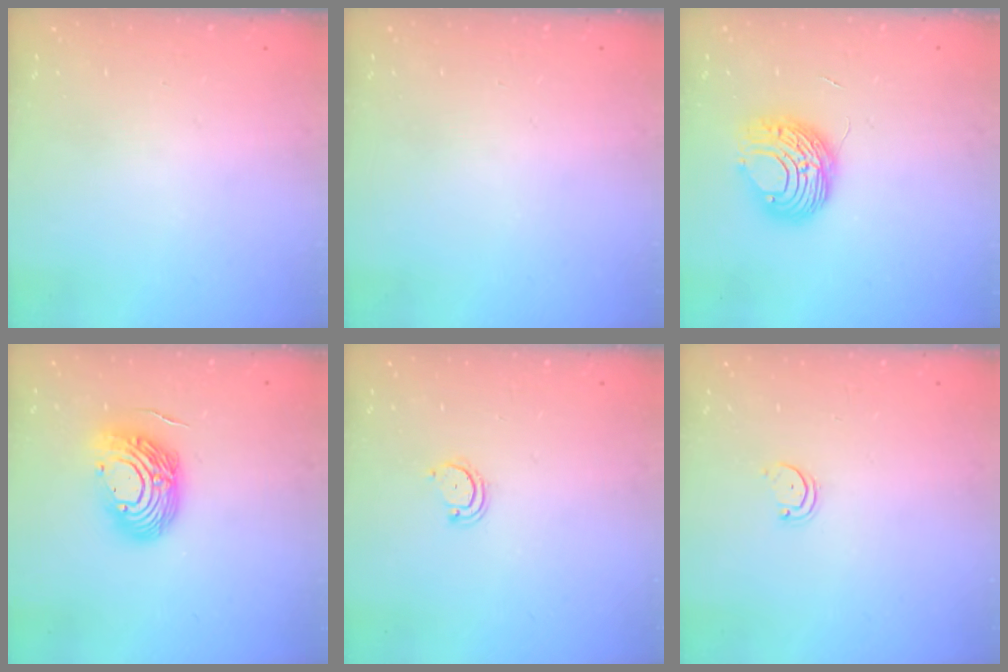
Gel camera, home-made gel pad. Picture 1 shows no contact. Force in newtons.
{"total": 0.0}
{"total": 9.0, "press": 9.0, "slide": 0.9}
{"total": 13.3, "press": 13.1, "slide": 2.3}
{"total": 2.3, "press": 2.3, "slide": 0.2}
{"total": 1.5, "press": 1.5, "slide": 0.1}